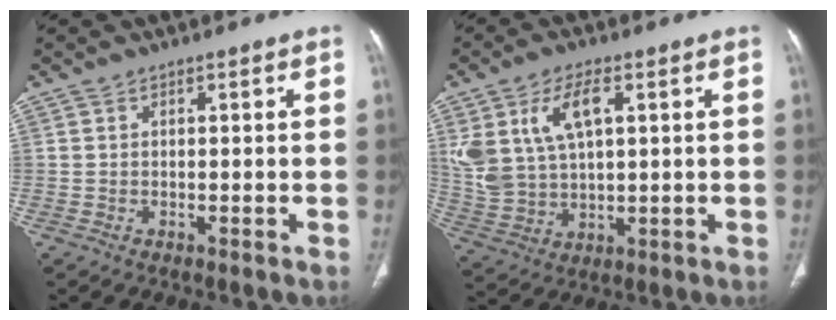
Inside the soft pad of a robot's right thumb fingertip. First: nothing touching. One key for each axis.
{"total": 12.5, "fx": 4.3, "fy": 6.8, "fz": 9.5, "tx": -0.197, "ty": -0.004, "tz": 0.098}